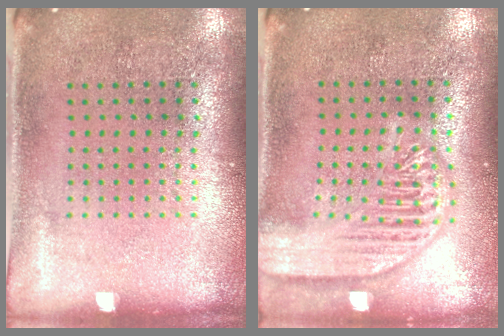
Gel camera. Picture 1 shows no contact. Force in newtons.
{"total": 3.6, "press": 3.5, "slide": 0.5}